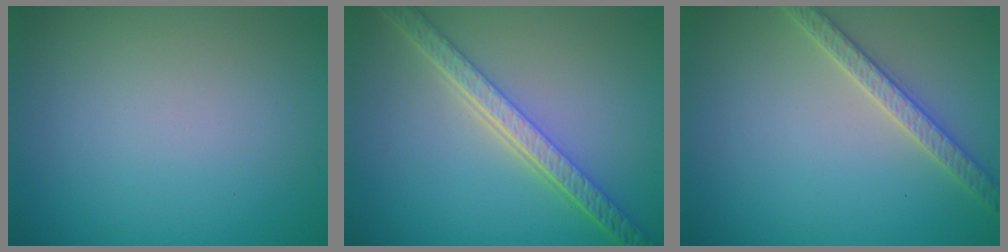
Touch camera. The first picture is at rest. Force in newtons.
{"total": 5.8, "press": 4.5, "slide": 3.6}
{"total": 2.7, "press": 2.7, "slide": 0.3}